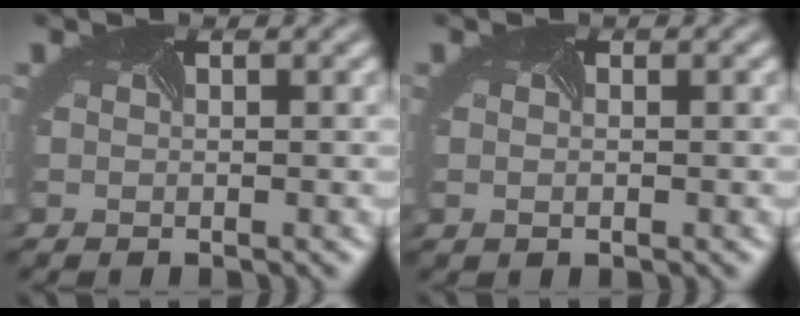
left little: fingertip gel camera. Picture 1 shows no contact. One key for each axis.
{"total": 0.8, "fx": -0.1, "fy": 0.5, "fz": 0.6, "tx": -0.008, "ty": -0.005, "tz": -0.002}